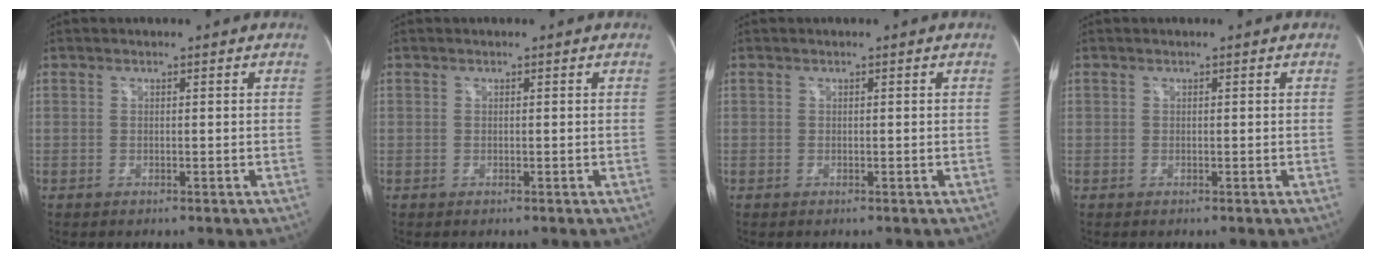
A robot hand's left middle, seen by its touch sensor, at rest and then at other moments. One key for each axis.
{"total": 0.0}
{"total": 0.0}
{"total": 0.0}